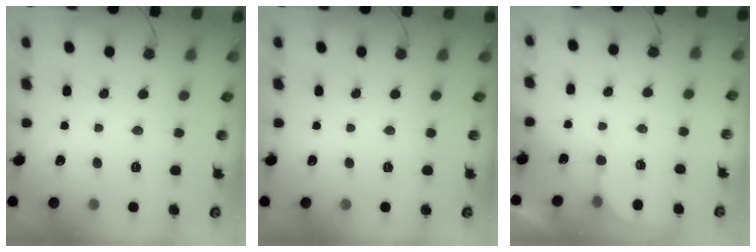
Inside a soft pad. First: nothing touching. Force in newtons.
{"total": 0.0}
{"total": 1.9, "press": 1.9, "slide": 0.1}